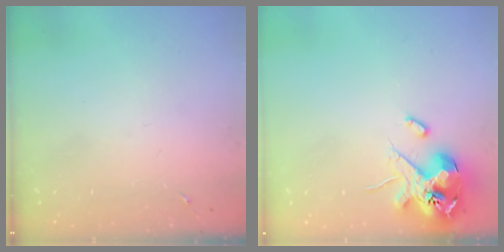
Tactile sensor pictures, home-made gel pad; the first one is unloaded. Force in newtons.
{"total": 14.7, "press": 14.5, "slide": 2.1}